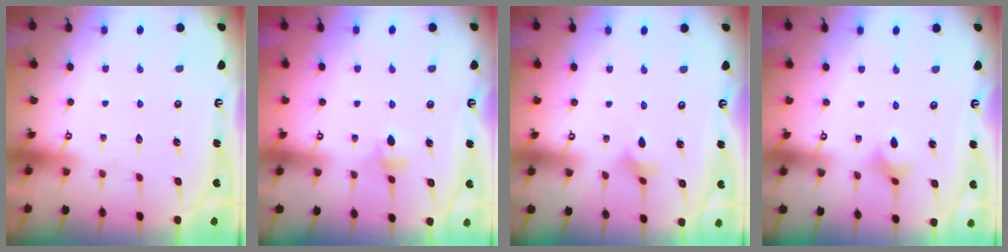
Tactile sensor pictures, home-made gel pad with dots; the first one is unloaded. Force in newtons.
{"total": 3.7, "press": 3.6, "slide": 0.9}
{"total": 2.1, "press": 2.0, "slide": 0.5}
{"total": 4.2, "press": 4.2, "slide": 0.7}